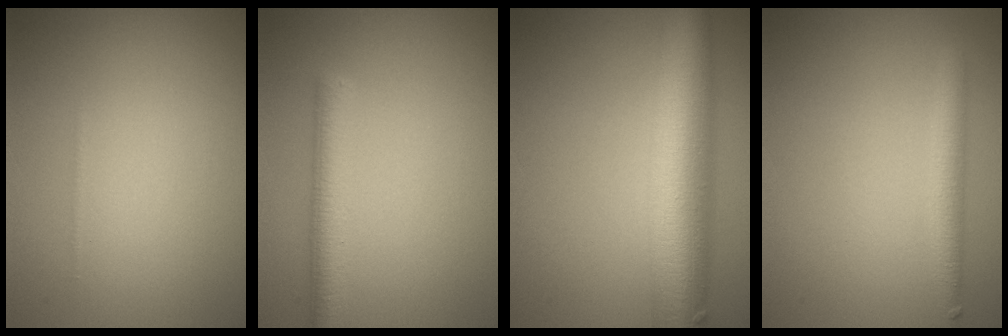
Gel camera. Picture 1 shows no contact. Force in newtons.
{"total": 2.9, "press": 2.9, "slide": 0.2}
{"total": 10.6, "press": 10.6, "slide": 0.5}
{"total": 2.3, "press": 2.3, "slide": 0.1}